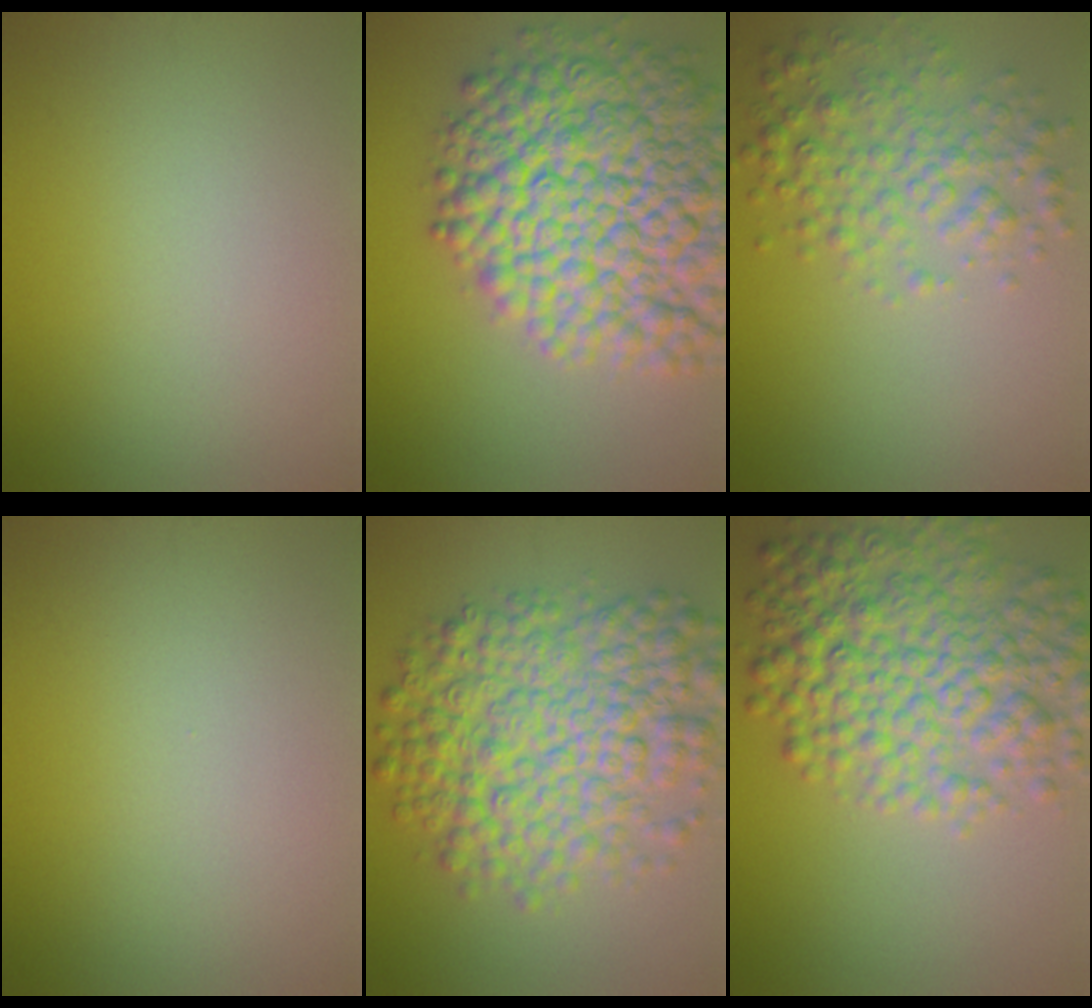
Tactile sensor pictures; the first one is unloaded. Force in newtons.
{"total": 15.2, "press": 15.2, "slide": 0.6}
{"total": 4.2, "press": 4.2, "slide": 0.0}
{"total": 0.0}
{"total": 9.6, "press": 9.6, "slide": 0.2}
{"total": 8.8, "press": 8.8, "slide": 0.3}